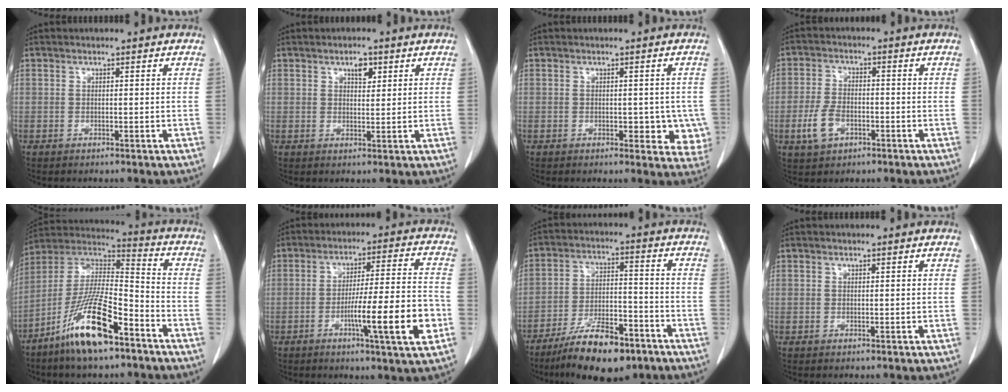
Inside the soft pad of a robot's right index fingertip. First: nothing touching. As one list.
[{"total": 2.5, "force": [1.4, 1.2, 1.8], "torque": [-0.027, -0.001, 0.023]}, {"total": 5.3, "force": [-0.7, 3.0, 4.3], "torque": [-0.024, 0.002, -0.004]}, {"total": 5.5, "force": [-2.2, 3.2, 3.9], "torque": [-0.086, 0.002, -0.038]}, {"total": 16.2, "force": [-9.7, 3.1, 12.6], "torque": [-0.248, -0.009, -0.178]}, {"total": 12.9, "force": [-4.4, 0.0, 12.2], "torque": [-0.191, -0.005, -0.069]}, {"total": 13.2, "force": [-9.3, 4.0, 8.4], "torque": [-0.146, -0.003, -0.158]}, {"total": 0.0}]